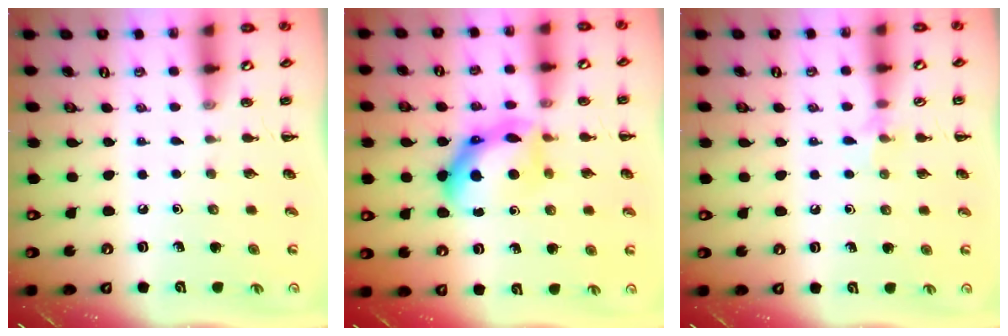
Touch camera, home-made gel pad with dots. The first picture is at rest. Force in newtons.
{"total": 11.6, "press": 11.6, "slide": 0.2}
{"total": 5.3, "press": 5.1, "slide": 1.2}